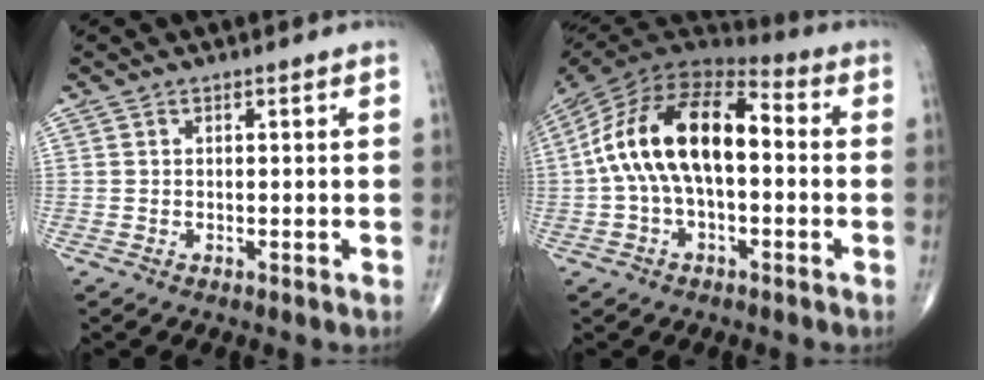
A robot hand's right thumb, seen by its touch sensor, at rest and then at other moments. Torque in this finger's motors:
{"motor_torque": [1.14, 1.14, 0.54, -0.49, 0.53]}